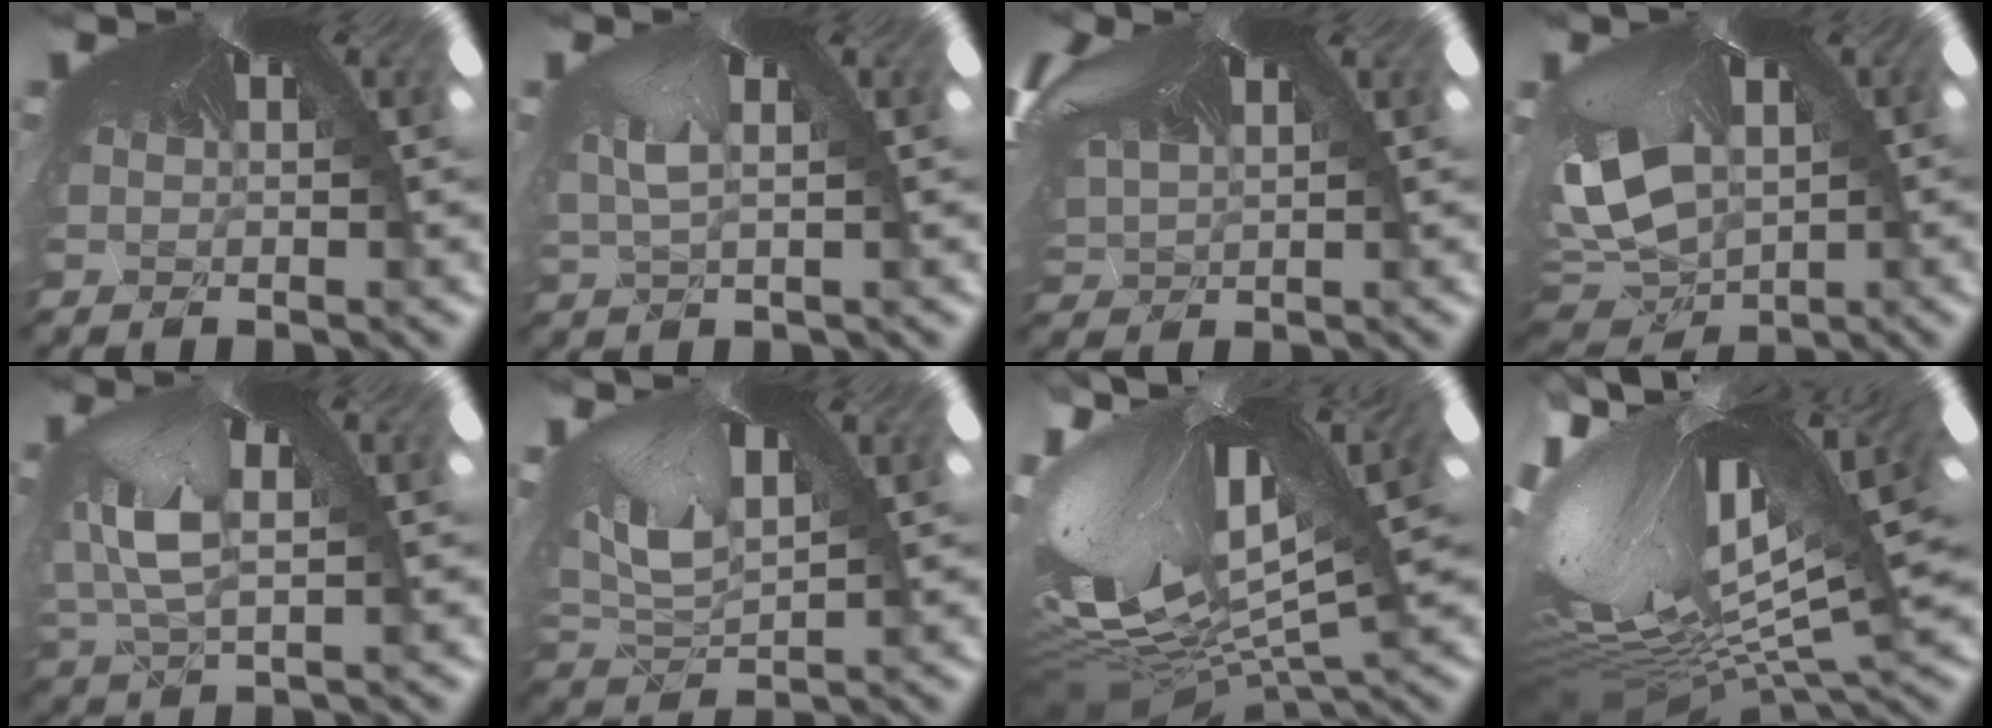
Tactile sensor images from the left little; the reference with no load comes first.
{"total": 1.7, "force": [-1.5, 0.6, 0.5], "torque": [-0.037, -0.028, 0.014]}
{"total": 1.2, "force": [0.6, 0.9, -0.4], "torque": [-0.021, -0.010, 0.029]}
{"total": 4.6, "force": [-3.6, 2.8, -0.4], "torque": [-0.063, -0.080, -0.011]}
{"total": 4.0, "force": [-3.3, 1.9, -1.4], "torque": [-0.050, -0.059, -0.018]}
{"total": 3.0, "force": [-2.0, 2.2, -0.2], "torque": [-0.042, -0.057, 0.004]}
{"total": 4.1, "force": [-3.2, 1.4, 2.2], "torque": [-0.110, -0.097, -0.008]}
{"total": 4.6, "force": [-3.7, 0.3, 2.7], "torque": [-0.108, -0.104, -0.007]}